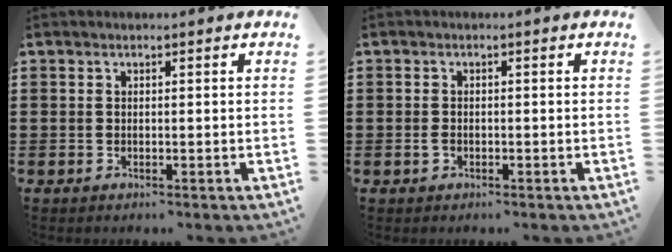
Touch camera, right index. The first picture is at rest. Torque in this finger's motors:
{"motor_torque": [1.30, 0.84, 0.12, 0.00]}